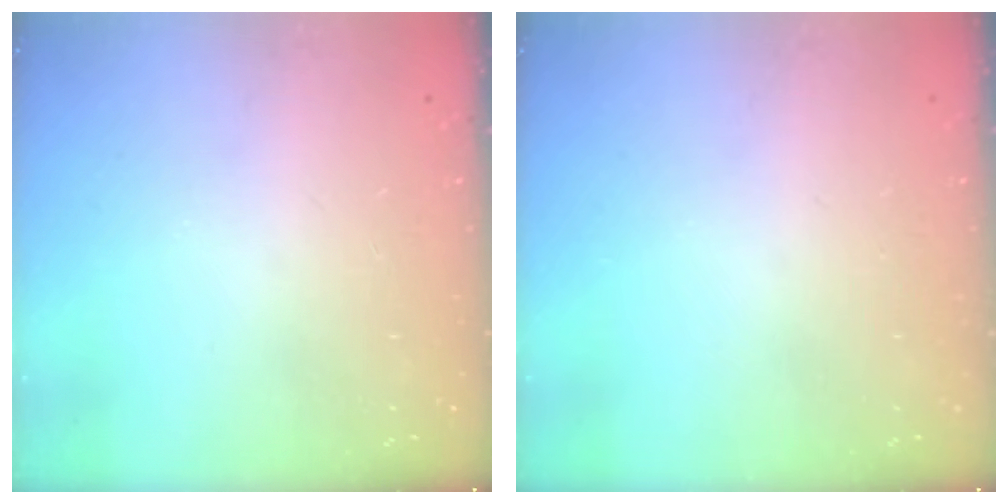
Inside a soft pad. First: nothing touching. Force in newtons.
{"total": 0.0}